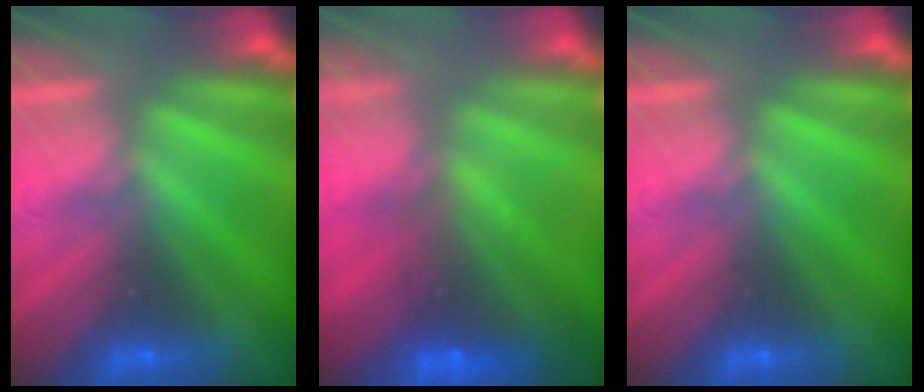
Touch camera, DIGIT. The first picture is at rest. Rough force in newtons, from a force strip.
{"total": 6.9}
{"total": 0.0}